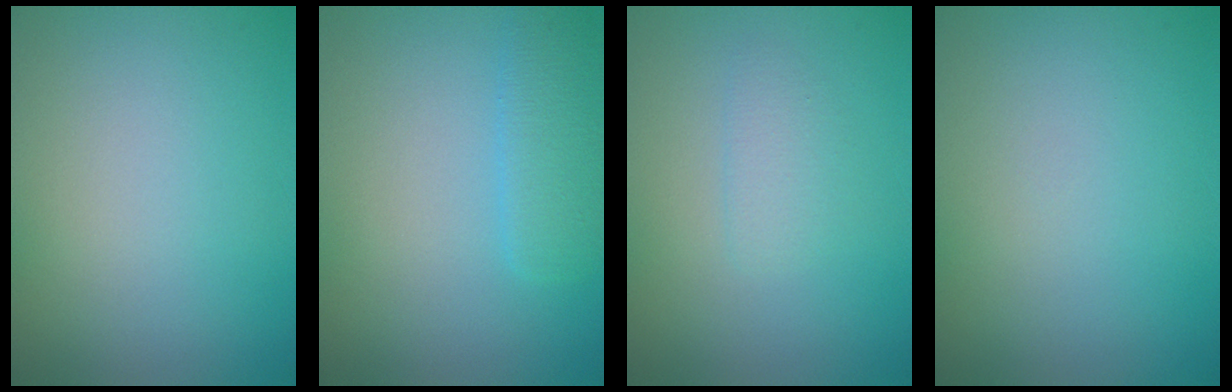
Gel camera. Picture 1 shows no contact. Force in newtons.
{"total": 2.5, "press": 2.5, "slide": 0.1}
{"total": 1.3, "press": 1.3, "slide": 0.1}
{"total": 0.0}